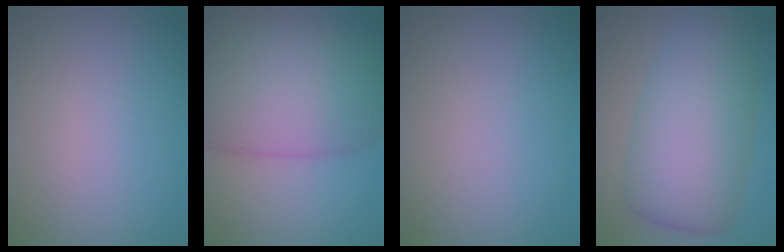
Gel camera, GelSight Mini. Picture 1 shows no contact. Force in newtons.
{"total": 10.9, "press": 10.9, "slide": 0.3}
{"total": 0.0}
{"total": 7.7, "press": 7.7, "slide": 0.1}